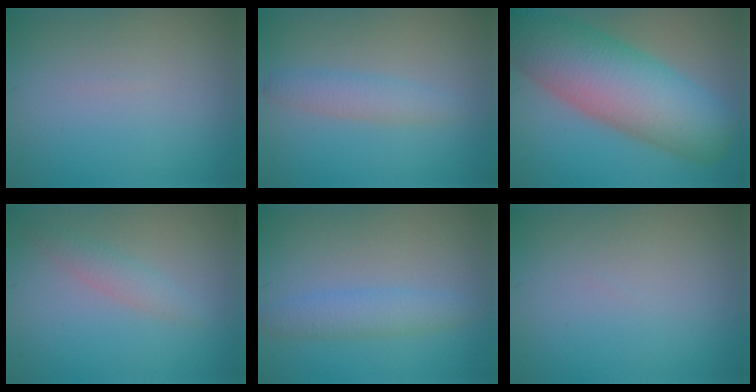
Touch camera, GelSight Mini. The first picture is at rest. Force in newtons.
{"total": 2.1, "press": 2.1, "slide": 0.2}
{"total": 11.6, "press": 11.5, "slide": 0.5}
{"total": 1.6, "press": 1.6, "slide": 0.1}
{"total": 2.5, "press": 2.5, "slide": 0.1}
{"total": 0.0}